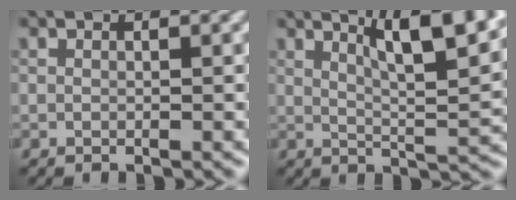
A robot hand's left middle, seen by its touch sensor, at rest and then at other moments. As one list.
[{"total": 8.4, "force": [4.5, 1.8, 6.8], "torque": [-0.085, 0.012, 0.066]}]